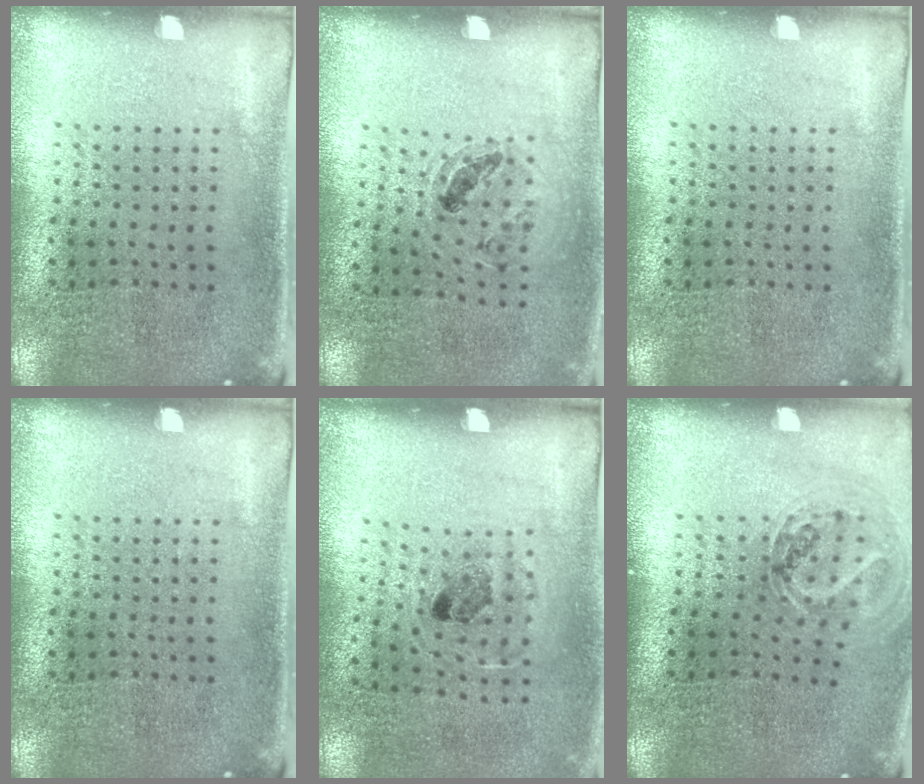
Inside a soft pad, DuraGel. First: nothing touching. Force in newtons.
{"total": 0.9, "press": 0.9, "slide": 0.3}
{"total": 0.0}
{"total": 0.0}
{"total": 1.1, "press": 0.8, "slide": 0.7}
{"total": 1.1, "press": 1.1, "slide": 0.3}